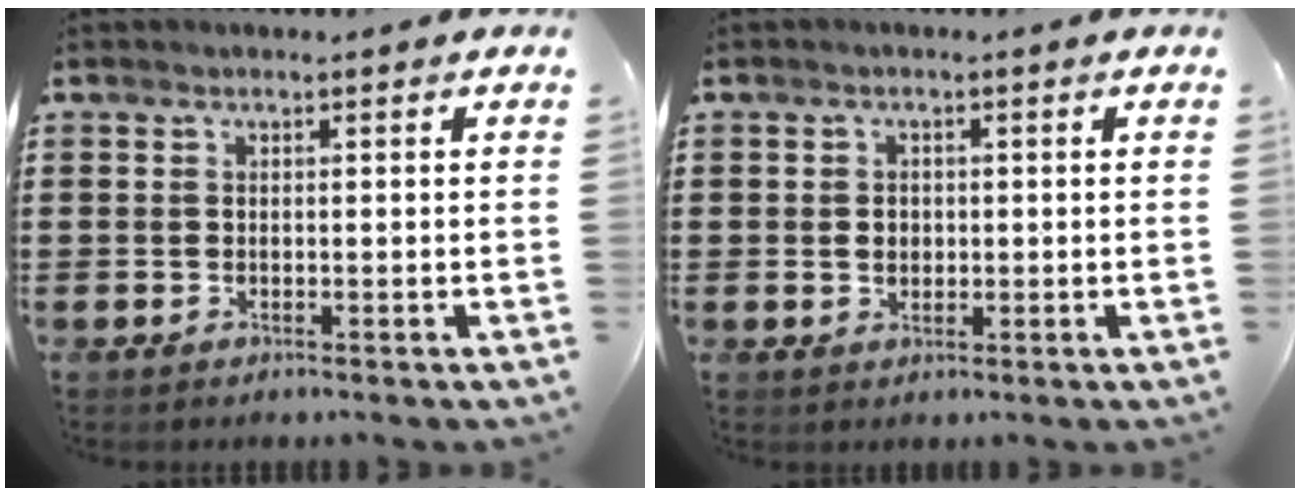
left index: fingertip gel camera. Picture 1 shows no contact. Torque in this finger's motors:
{"motor_torque": [0.56, 0.04, 0.24, 0.02]}